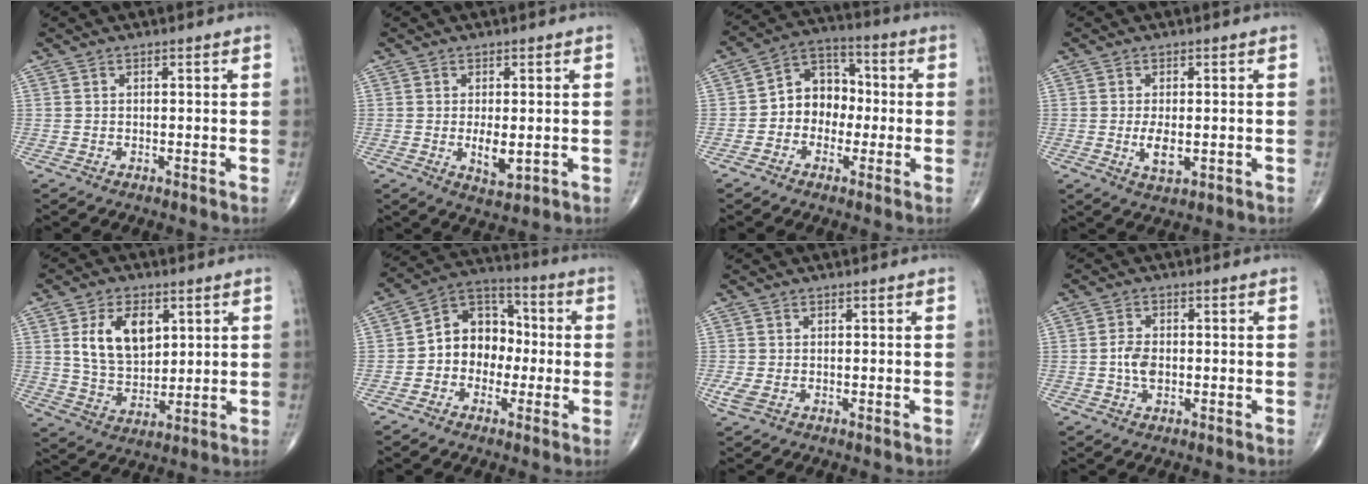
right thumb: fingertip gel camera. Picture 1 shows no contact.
{"total": 3.8, "force": [-0.5, 1.6, 3.4], "torque": [-0.061, -0.008, -0.006]}
{"total": 9.6, "force": [-1.2, 7.8, 5.5], "torque": [-0.046, 0.038, -0.036]}
{"total": 4.1, "force": [-0.5, 2.0, 3.6], "torque": [-0.067, -0.009, -0.006]}
{"total": 12.0, "force": [3.8, 7.6, 8.5], "torque": [-0.127, -0.018, 0.078]}
{"total": 11.3, "force": [-1.2, 9.1, 6.6], "torque": [-0.065, 0.041, -0.036]}
{"total": 2.2, "force": [-0.5, 1.4, 1.6], "torque": [-0.051, -0.001, -0.009]}
{"total": 3.9, "force": [-0.5, 2.4, 3.0], "torque": [-0.056, 0.004, -0.013]}